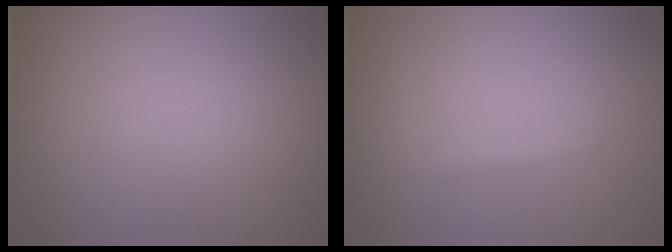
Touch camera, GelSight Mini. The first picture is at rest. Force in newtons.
{"total": 0.9, "press": 0.9, "slide": 0.0}